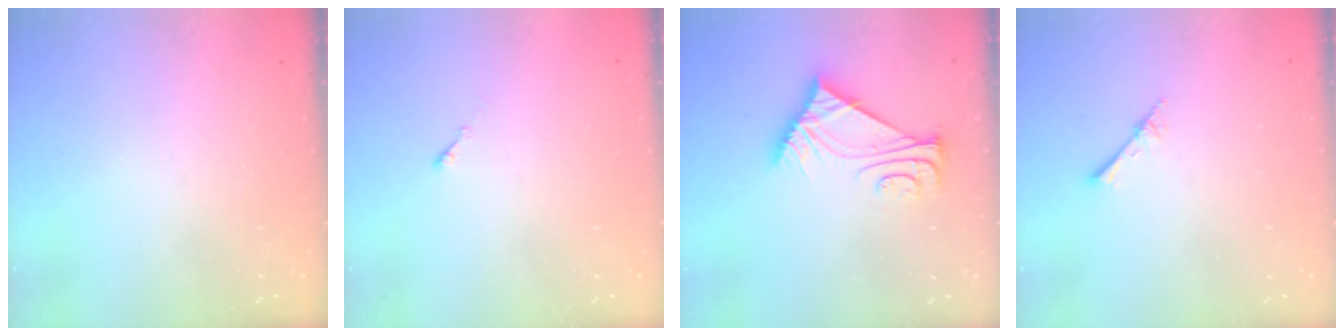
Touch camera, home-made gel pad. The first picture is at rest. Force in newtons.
{"total": 0.0}
{"total": 7.6, "press": 7.6, "slide": 0.9}
{"total": 2.6, "press": 2.6, "slide": 0.3}